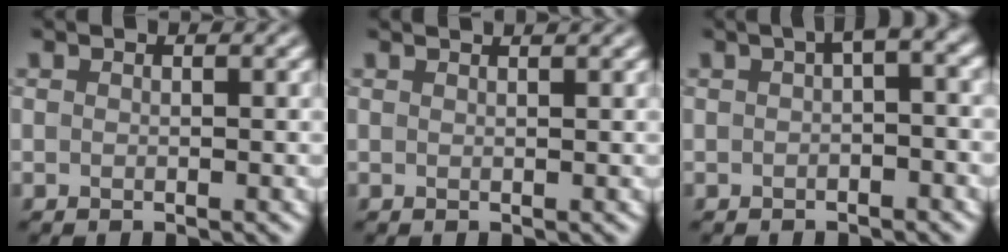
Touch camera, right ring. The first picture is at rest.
{"total": 2.0, "force": [1.5, 0.8, 1.0], "torque": [0.001, 0.004, -0.002]}
{"total": 2.7, "force": [0.3, 0.9, 2.6], "torque": [-0.030, 0.012, 0.000]}